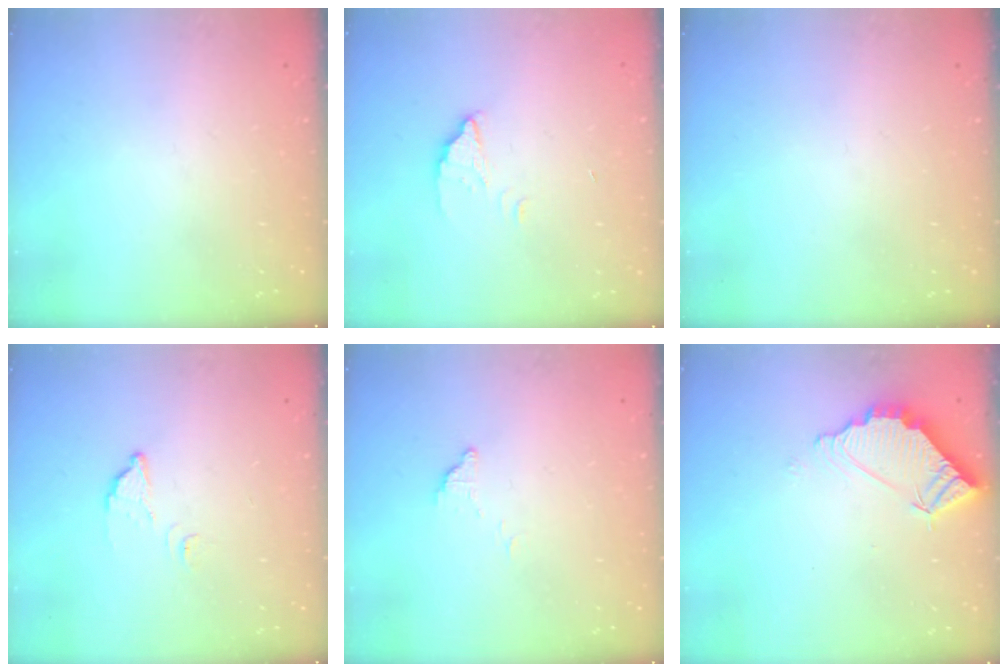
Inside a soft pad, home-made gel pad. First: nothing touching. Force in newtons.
{"total": 1.8, "press": 1.8, "slide": 0.1}
{"total": 0.0}
{"total": 2.1, "press": 2.1, "slide": 0.1}
{"total": 3.5, "press": 3.5, "slide": 0.1}
{"total": 6.2, "press": 6.2, "slide": 0.3}